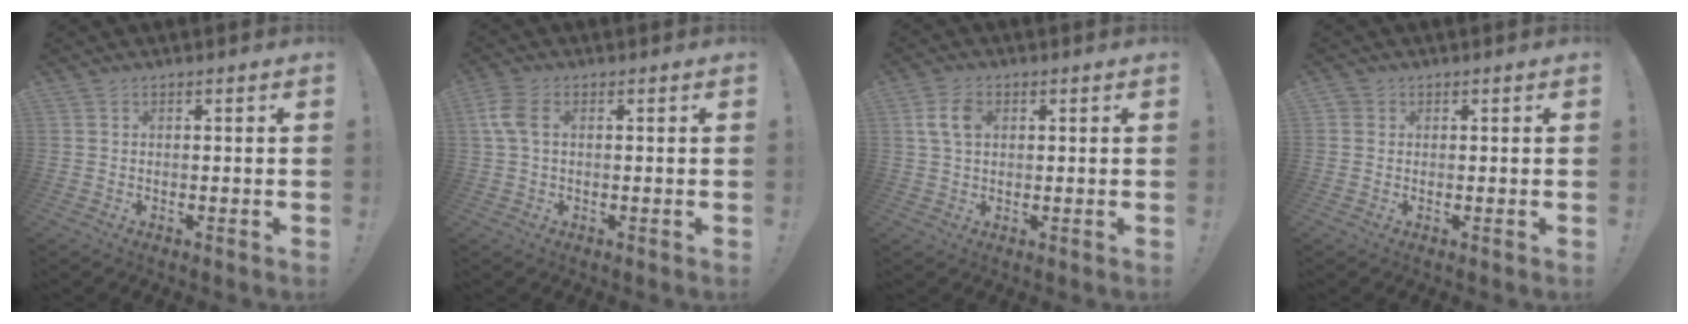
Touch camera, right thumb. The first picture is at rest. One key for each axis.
{"total": 5.3, "fx": 0.9, "fy": 3.0, "fz": 4.2, "tx": -0.106, "ty": 0.005, "tz": 0.015}
{"total": 6.4, "fx": 1.5, "fy": 4.1, "fz": 4.7, "tx": -0.095, "ty": 0.009, "tz": 0.031}
{"total": 1.2, "fx": 0.4, "fy": 1.1, "fz": 0.3, "tx": -0.006, "ty": 0.002, "tz": 0.007}